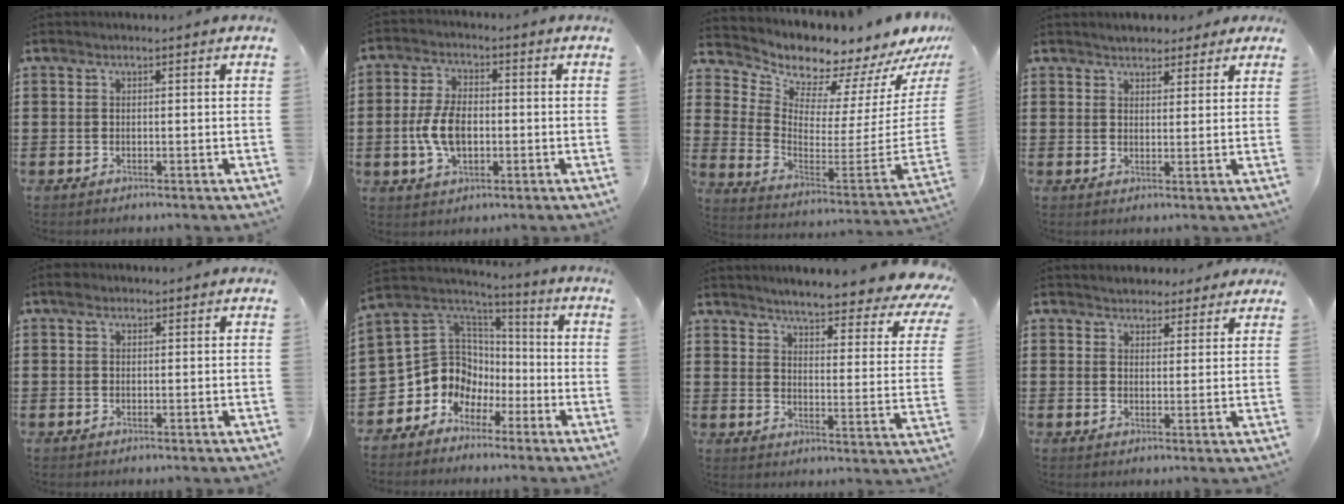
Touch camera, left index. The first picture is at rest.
{"total": 7.1, "force": [-1.0, 4.0, 5.8], "torque": [-0.132, 0.001, -0.024]}
{"total": 7.0, "force": [7.0, 0.6, 0.1], "torque": [-0.037, -0.091, 0.113]}
{"total": 2.8, "force": [2.5, 1.1, 0.2], "torque": [-0.012, 0.005, 0.047]}
{"total": 1.2, "force": [0.6, 0.9, 0.6], "torque": [-0.014, 0.007, 0.011]}
{"total": 9.6, "force": [-1.8, 9.2, 2.1], "torque": [-0.089, -0.021, -0.030]}
{"total": 4.8, "force": [4.2, -0.3, 2.4], "torque": [-0.061, -0.041, 0.062]}
{"total": 3.1, "force": [2.8, 1.3, -0.2], "torque": [-0.007, 0.000, 0.053]}